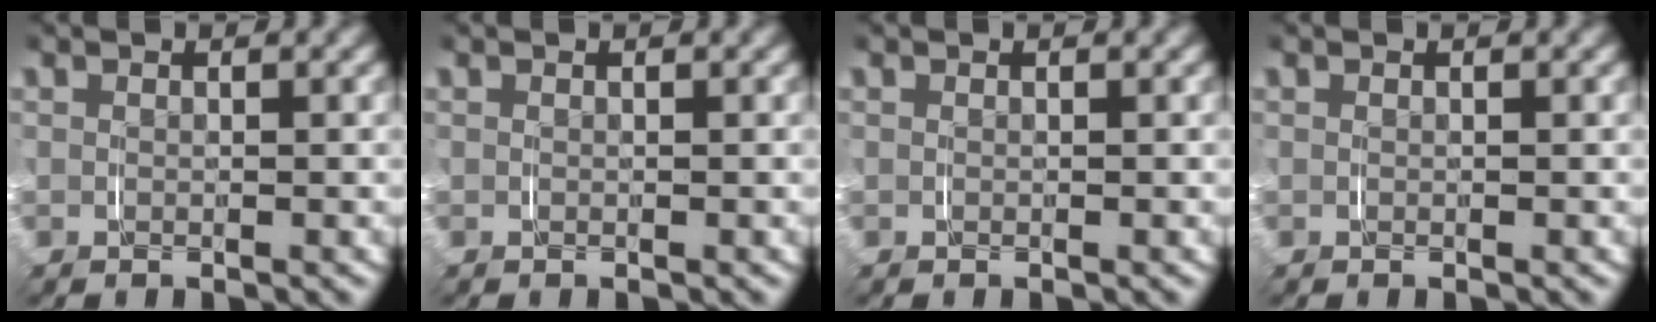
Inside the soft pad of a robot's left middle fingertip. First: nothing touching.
{"total": 0.0}
{"total": 0.0}
{"total": 0.0}